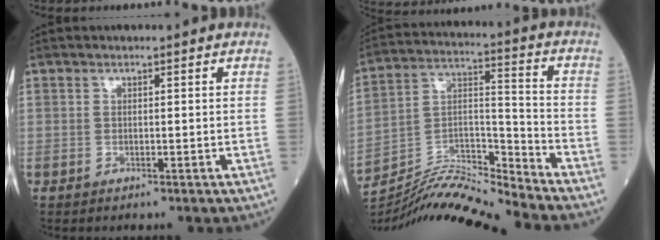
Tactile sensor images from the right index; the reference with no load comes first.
{"total": 13.5, "force": [-13.1, -1.6, 2.7], "torque": [-0.050, 0.038, -0.243]}